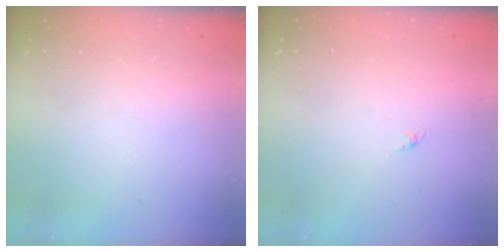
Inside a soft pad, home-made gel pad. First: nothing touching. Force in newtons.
{"total": 0.0}